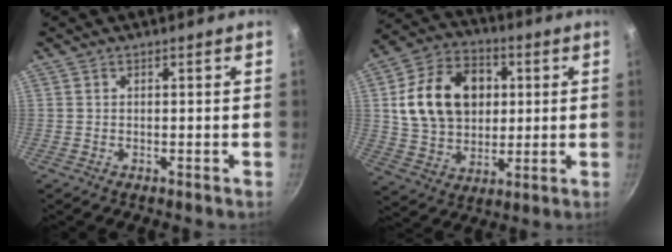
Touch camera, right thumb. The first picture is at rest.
{"total": 18.5, "force": [3.2, 13.9, 11.8], "torque": [-0.178, 0.009, 0.054]}